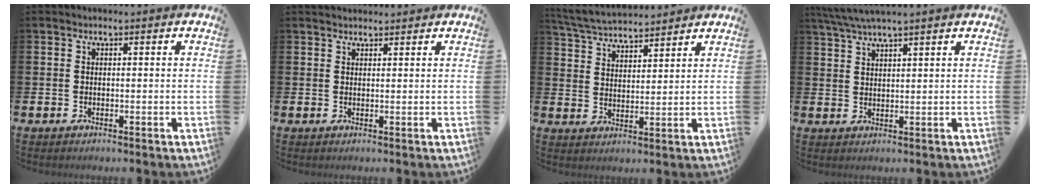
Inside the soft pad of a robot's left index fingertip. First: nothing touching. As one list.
[{"total": 1.3, "force": [1.3, 0.3, 0.0], "torque": [0.009, -0.002, 0.021]}, {"total": 5.0, "force": [4.9, 0.7, 0.4], "torque": [-0.031, -0.028, 0.088]}, {"total": 4.1, "force": [3.7, -0.1, 1.8], "torque": [-0.049, -0.007, 0.069]}]